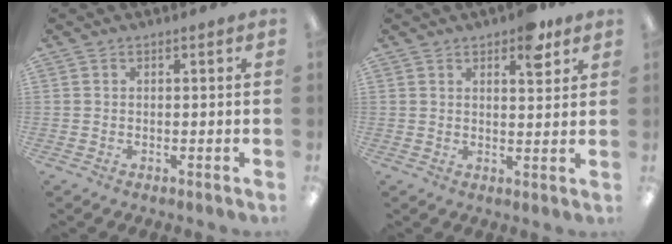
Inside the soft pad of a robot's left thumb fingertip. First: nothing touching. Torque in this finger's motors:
{"motor_torque": [0.64, 0.28, 0.46, -0.48, 0.01]}